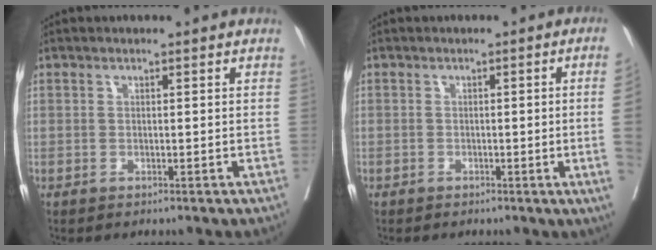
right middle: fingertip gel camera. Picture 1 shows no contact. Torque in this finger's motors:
{"motor_torque": [1.07, -1.07, -1.05, -0.21]}